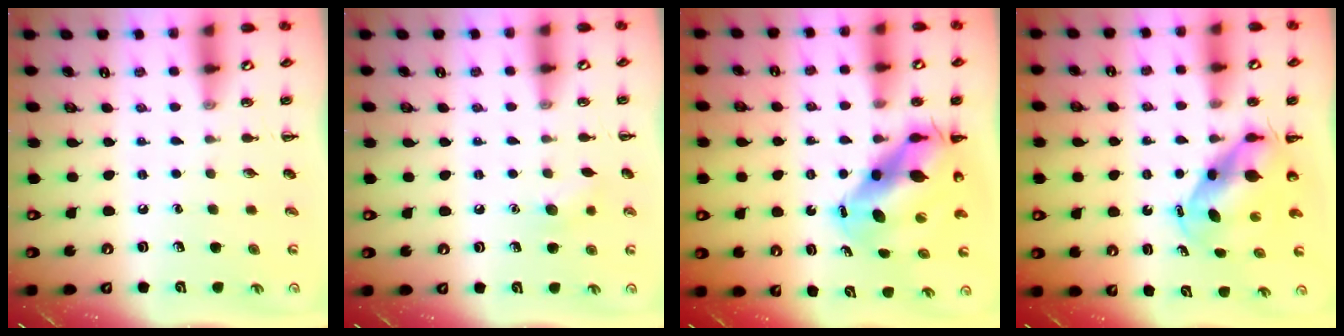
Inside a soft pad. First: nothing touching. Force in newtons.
{"total": 6.2, "press": 5.9, "slide": 1.7}
{"total": 11.4, "press": 11.0, "slide": 2.8}
{"total": 6.6, "press": 6.5, "slide": 1.4}